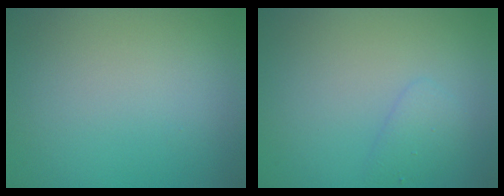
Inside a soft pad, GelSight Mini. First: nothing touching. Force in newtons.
{"total": 1.4, "press": 1.4, "slide": 0.1}